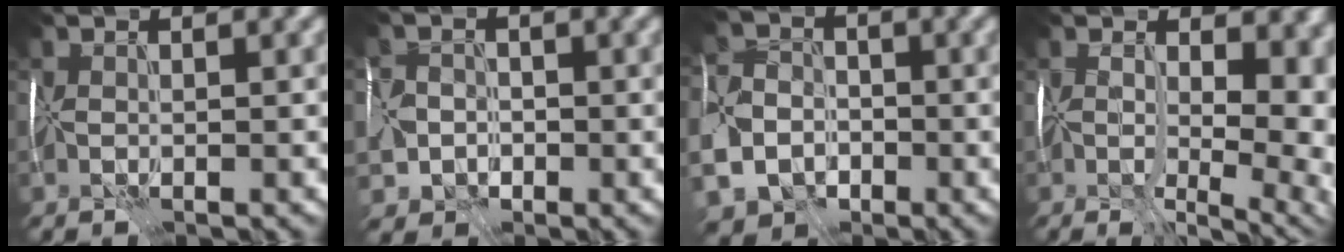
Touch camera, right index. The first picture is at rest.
{"total": 4.2, "force": [-2.2, 3.4, 1.1], "torque": [-0.015, -0.011, -0.046]}
{"total": 8.8, "force": [-4.2, 6.6, 4.0], "torque": [-0.089, -0.027, -0.083]}
{"total": 11.3, "force": [0.7, 5.8, 9.7], "torque": [-0.094, 0.000, 0.024]}